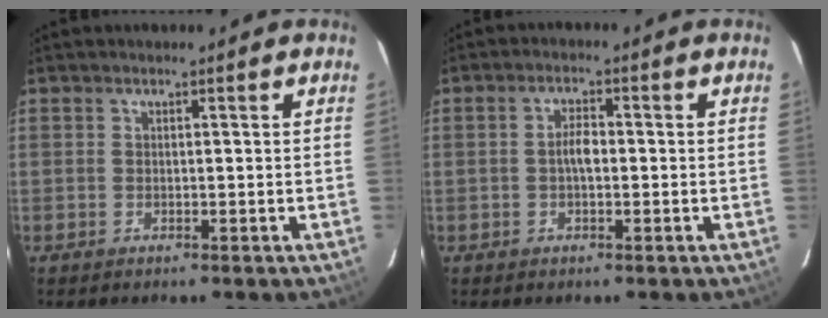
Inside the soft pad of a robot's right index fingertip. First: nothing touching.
{"total": 2.6, "force": [-0.3, 0.8, 2.4], "torque": [-0.048, 0.005, -0.005]}